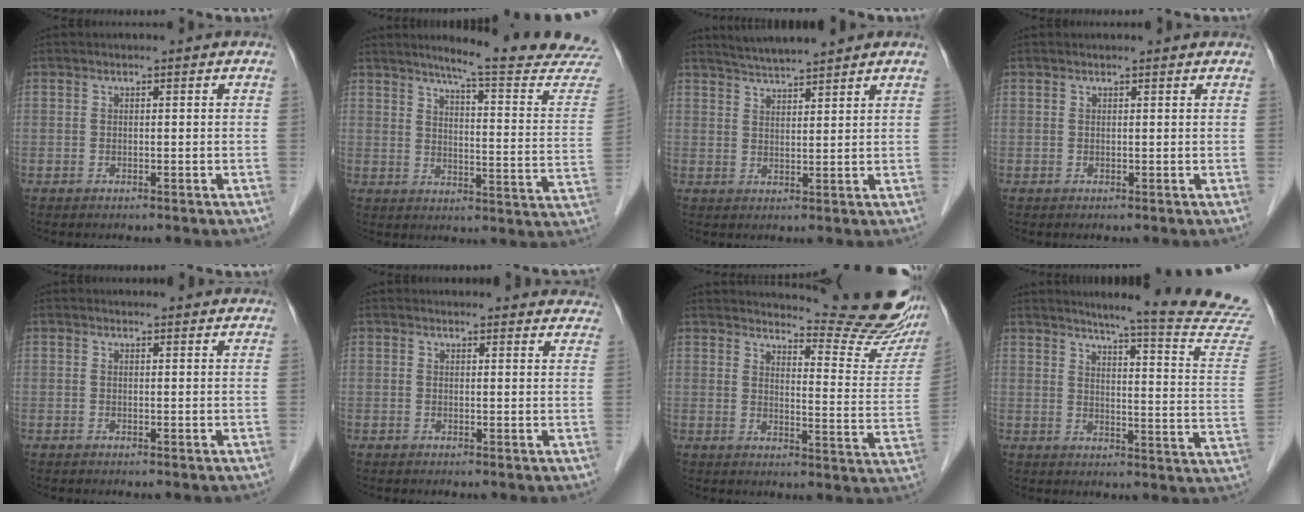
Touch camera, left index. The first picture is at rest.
{"total": 19.0, "force": [17.6, -0.8, 7.2], "torque": [-0.092, -0.106, 0.199]}
{"total": 5.8, "force": [5.4, -0.2, 2.1], "torque": [-0.044, 0.016, 0.091]}
{"total": 1.4, "force": [1.3, 0.2, 0.2], "torque": [-0.012, 0.005, 0.011]}
{"total": 3.1, "force": [3.0, 0.7, 0.4], "torque": [-0.009, 0.007, 0.026]}
{"total": 11.3, "force": [10.8, 2.9, 1.6], "torque": [0.019, 0.000, 0.091]}
{"total": 17.1, "force": [16.1, 1.1, 5.7], "torque": [-0.076, -0.110, 0.177]}
{"total": 20.6, "force": [19.0, -1.8, 7.8], "torque": [-0.107, -0.122, 0.211]}